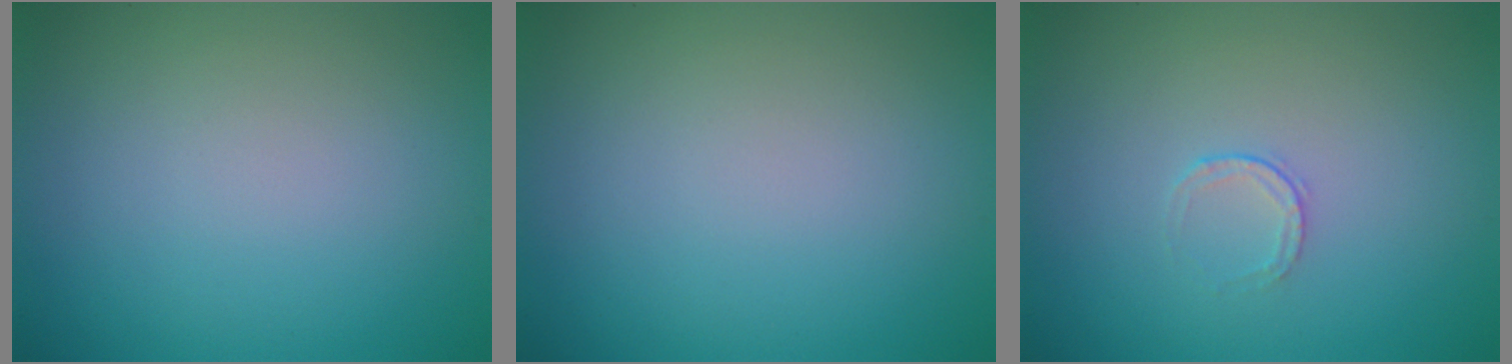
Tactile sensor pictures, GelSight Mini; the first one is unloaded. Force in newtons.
{"total": 0.0}
{"total": 0.7, "press": 0.5, "slide": 0.5}